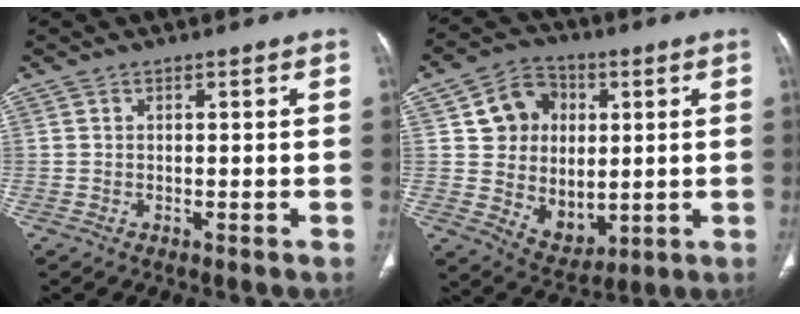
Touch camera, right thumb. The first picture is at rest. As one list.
[{"total": 14.0, "force": [2.5, 12.1, 6.5], "torque": [-0.051, -0.008, 0.056]}]